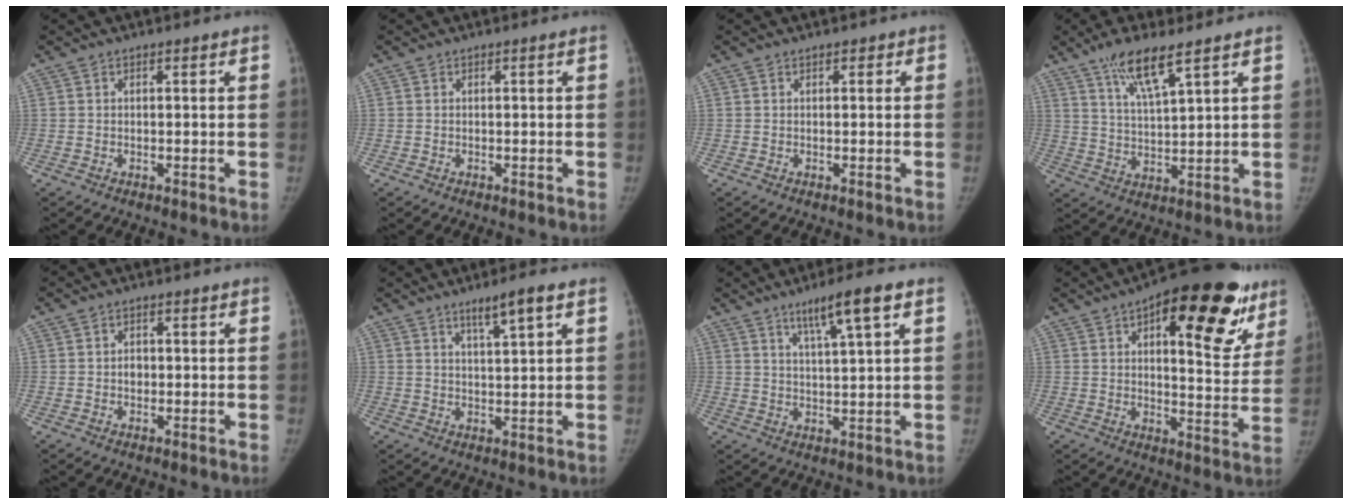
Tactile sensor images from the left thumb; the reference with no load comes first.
{"total": 0.0}
{"total": 1.0, "force": [0.5, 0.7, 0.4], "torque": [0.009, 0.000, 0.001]}
{"total": 9.0, "force": [5.9, 1.6, 6.6], "torque": [-0.124, -0.027, 0.117]}
{"total": 1.7, "force": [0.0, 1.4, 0.9], "torque": [-0.007, 0.003, -0.002]}
{"total": 5.3, "force": [3.3, 0.4, 4.2], "torque": [-0.070, -0.018, 0.057]}
{"total": 8.3, "force": [4.7, 0.6, 6.8], "torque": [-0.118, -0.016, 0.080]}
{"total": 25.1, "force": [13.0, 10.1, 19.0], "torque": [-0.209, -0.027, 0.177]}